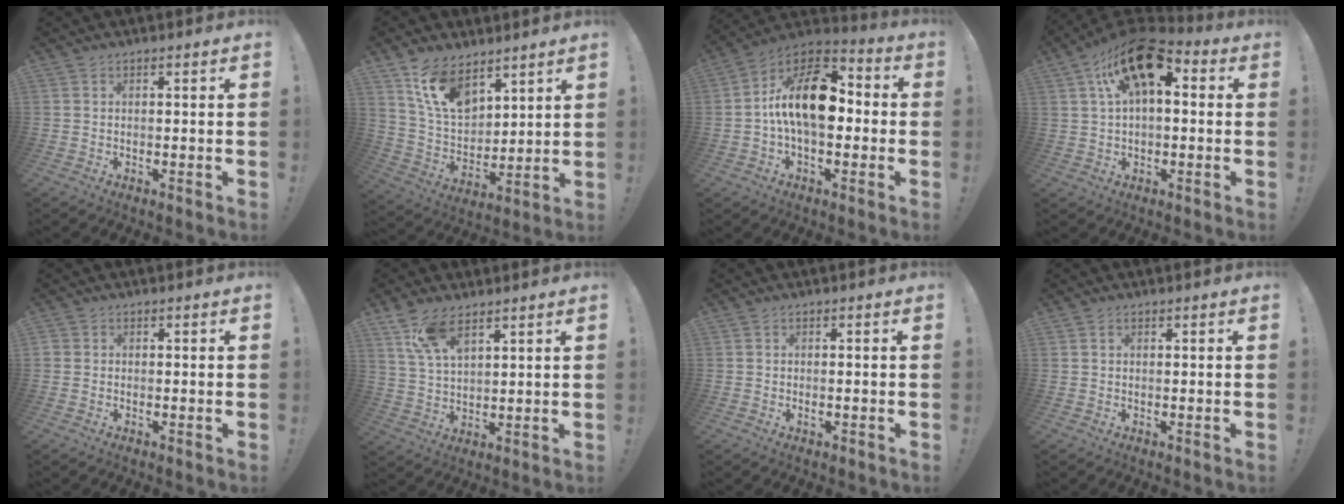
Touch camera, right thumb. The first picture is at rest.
{"total": 14.0, "force": [9.4, 7.8, 6.8], "torque": [-0.135, -0.048, 0.183]}
{"total": 18.7, "force": [1.0, 10.6, 15.4], "torque": [-0.255, 0.016, 0.020]}
{"total": 16.7, "force": [6.9, 8.6, 12.6], "torque": [-0.202, -0.025, 0.119]}
{"total": 1.5, "force": [-0.5, 1.4, 0.4], "torque": [-0.008, 0.007, -0.009]}
{"total": 10.0, "force": [6.6, 4.5, 6.0], "torque": [-0.108, -0.026, 0.125]}
{"total": 2.7, "force": [0.1, 2.7, 0.3], "torque": [0.005, -0.005, 0.001]}
{"total": 0.6, "force": [0.2, 0.5, 0.2], "torque": [-0.005, 0.003, 0.005]}